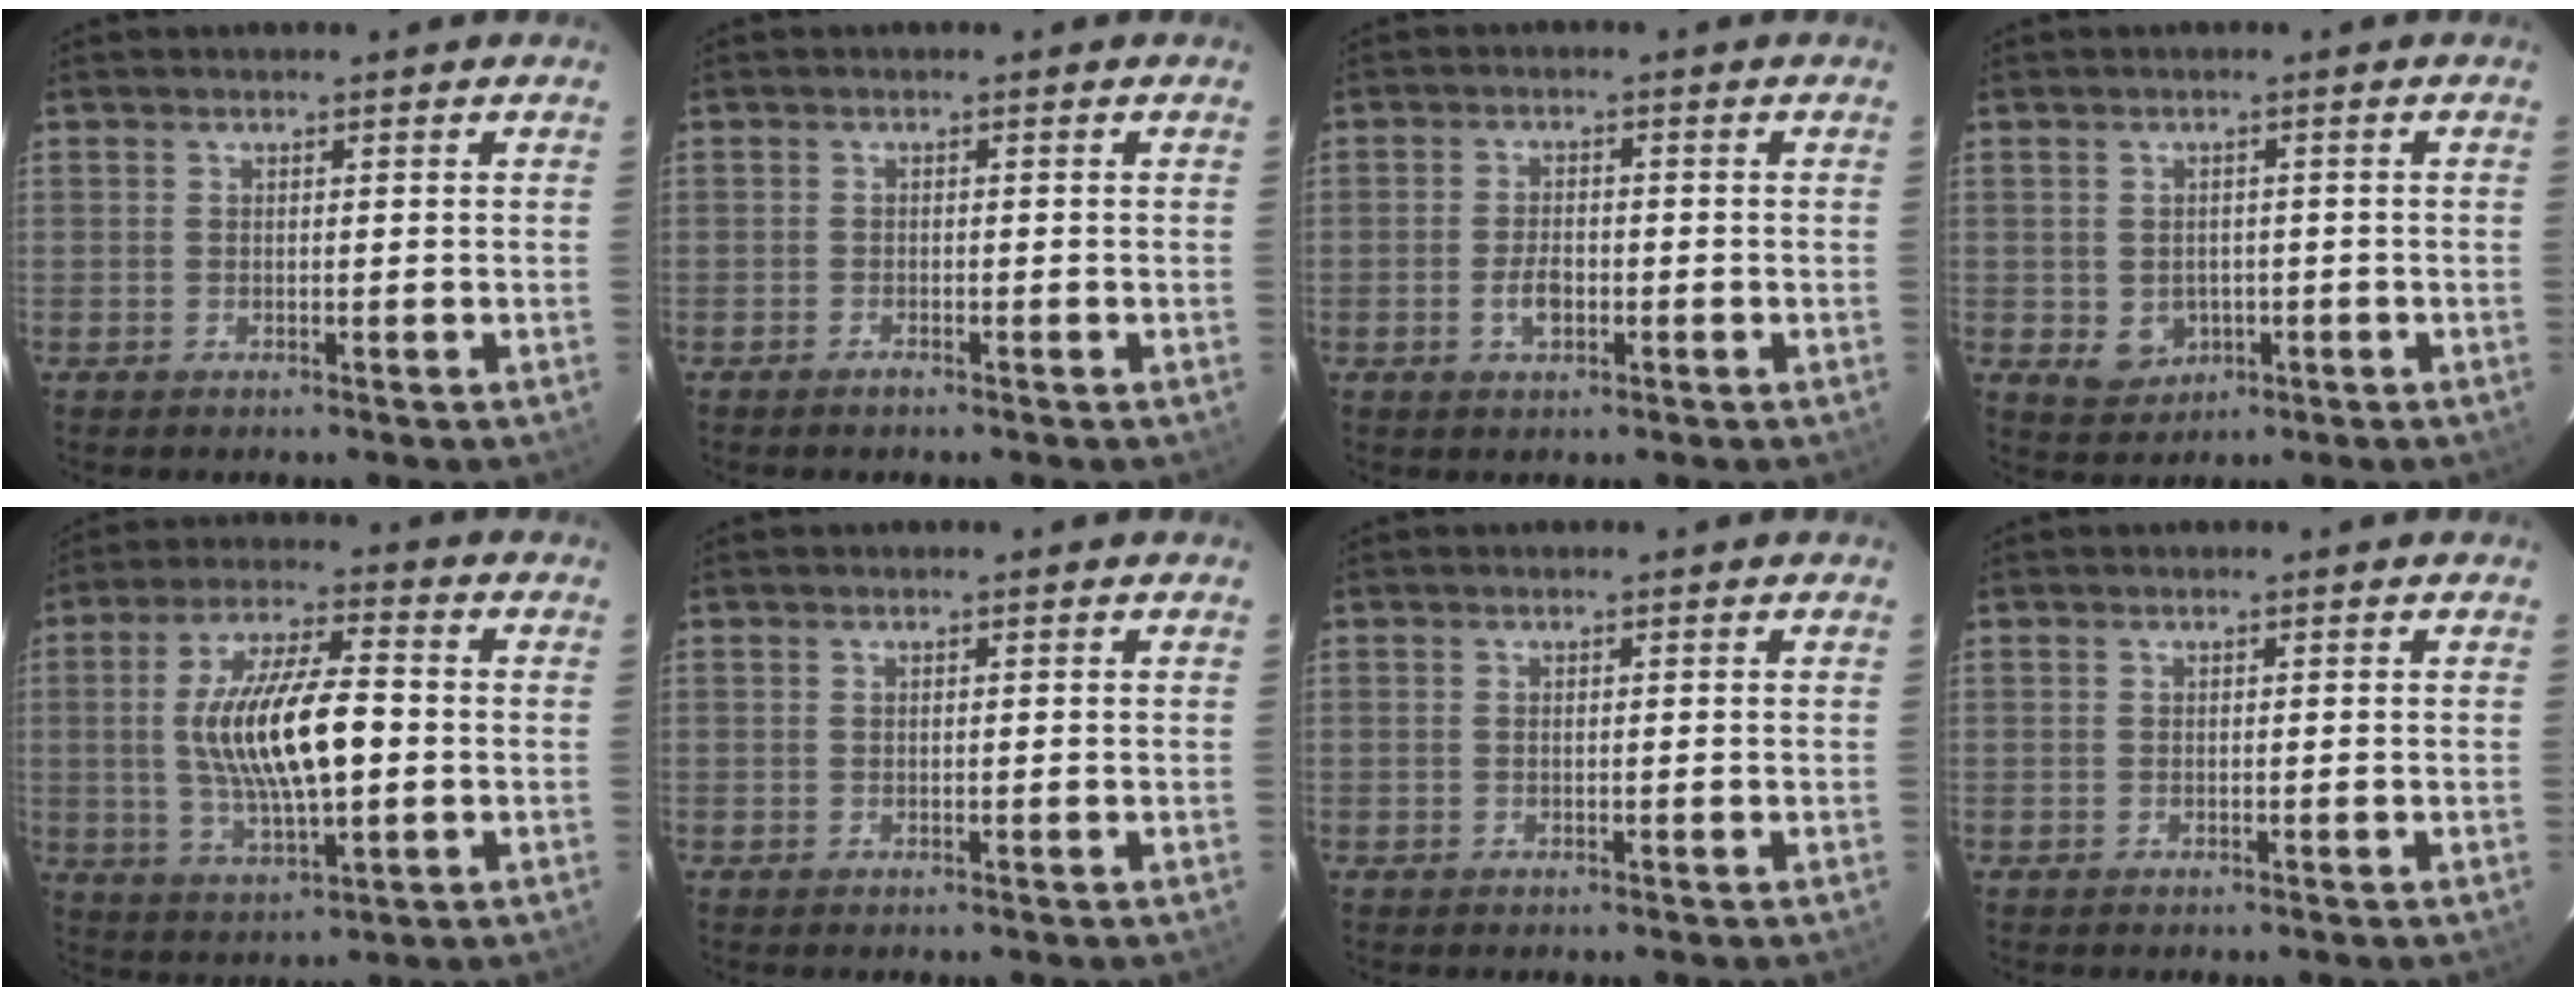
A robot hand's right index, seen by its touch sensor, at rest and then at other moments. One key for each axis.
{"total": 0.9, "fx": -0.8, "fy": 0.2, "fz": 0.3, "tx": -0.007, "ty": 0.001, "tz": -0.017}
{"total": 3.7, "fx": -1.2, "fy": 2.0, "fz": 2.8, "tx": -0.057, "ty": 0.000, "tz": -0.019}
{"total": 4.8, "fx": -1.0, "fy": 4.3, "fz": 1.9, "tx": -0.046, "ty": 0.004, "tz": 0.004}
{"total": 15.4, "fx": -0.4, "fy": 5.0, "fz": 14.5, "tx": -0.272, "ty": 0.001, "tz": -0.001}
{"total": 0.0}
{"total": 0.0}
{"total": 0.0}